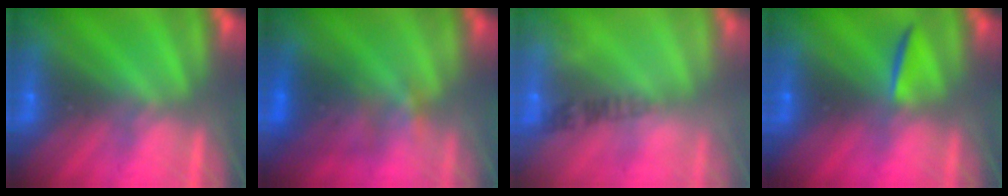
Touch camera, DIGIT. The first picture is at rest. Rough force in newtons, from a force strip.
{"total": 3.5}
{"total": 2.5}
{"total": 2.0}